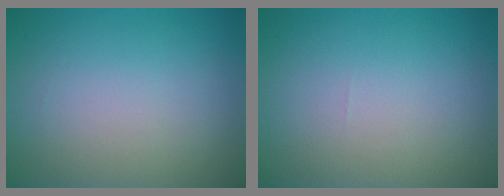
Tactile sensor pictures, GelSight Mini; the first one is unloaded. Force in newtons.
{"total": 0.0}